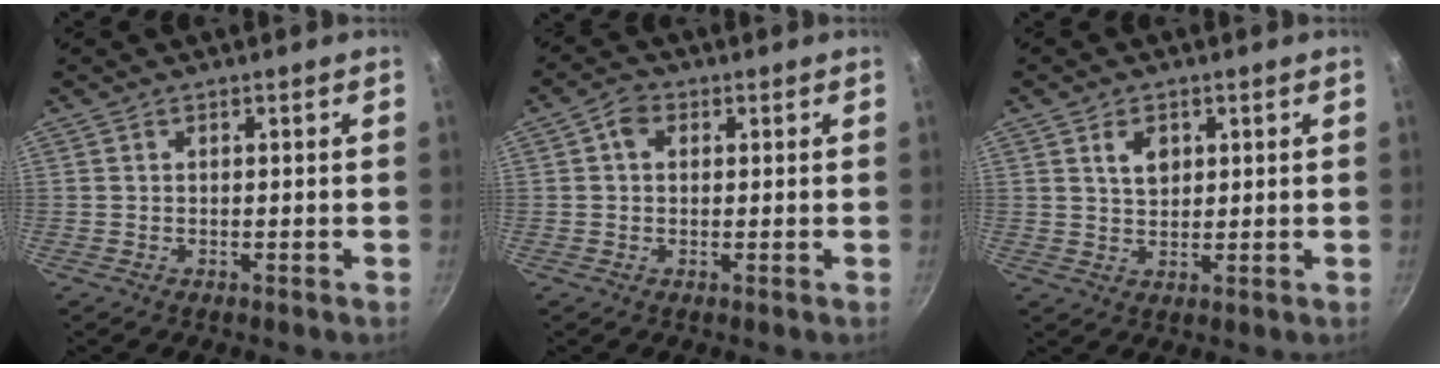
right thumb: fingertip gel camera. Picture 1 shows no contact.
{"total": 3.4, "force": [1.0, 2.7, 1.8], "torque": [-0.023, 0.003, 0.009]}
{"total": 4.0, "force": [1.7, 2.7, 2.4], "torque": [-0.026, -0.007, 0.030]}